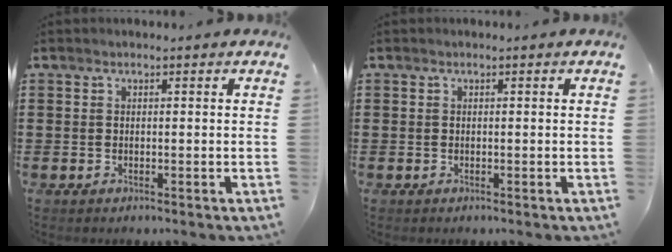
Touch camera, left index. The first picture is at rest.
{"total": 0.0}